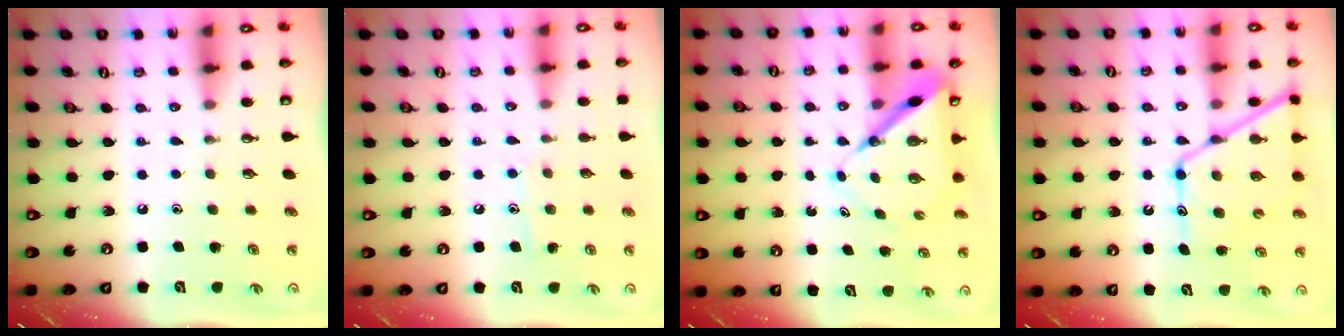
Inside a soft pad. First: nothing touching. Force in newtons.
{"total": 6.4, "press": 6.4, "slide": 0.3}
{"total": 7.8, "press": 7.7, "slide": 0.8}
{"total": 15.3, "press": 15.2, "slide": 1.4}